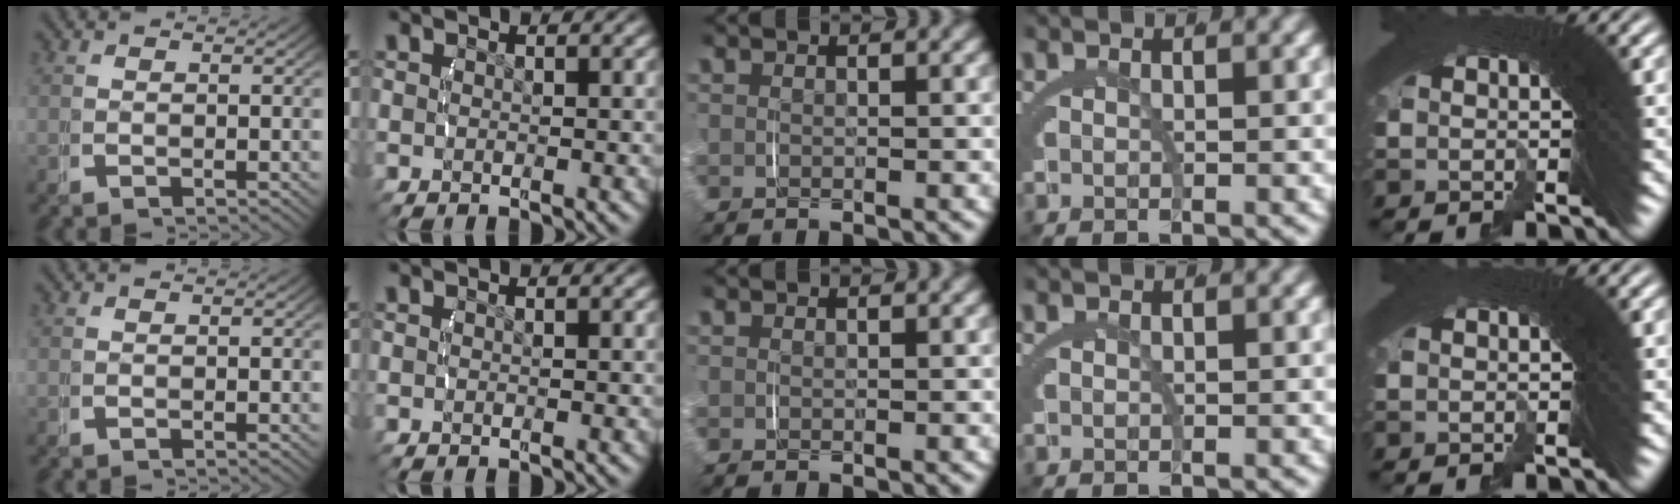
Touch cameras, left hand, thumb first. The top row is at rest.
{}